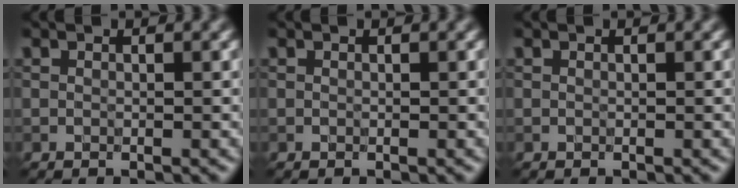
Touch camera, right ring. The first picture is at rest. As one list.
[{"total": 0.0}, {"total": 0.0}]